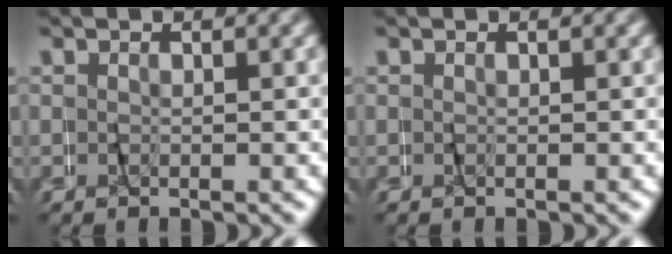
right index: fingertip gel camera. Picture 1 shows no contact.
{"total": 0.0}